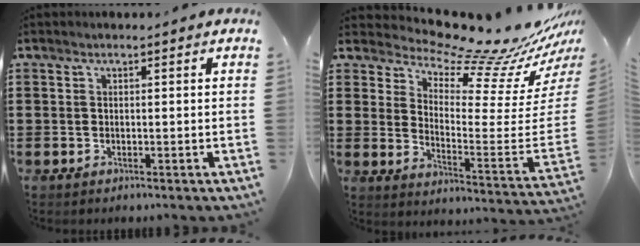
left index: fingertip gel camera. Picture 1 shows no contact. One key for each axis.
{"total": 11.1, "fx": 10.4, "fy": 0.7, "fz": 3.8, "tx": -0.076, "ty": -0.109, "tz": 0.167}